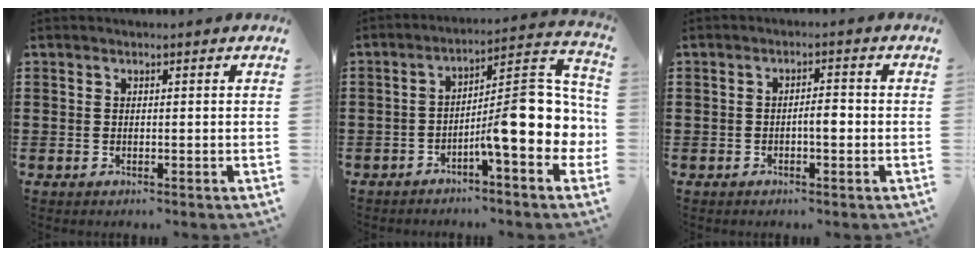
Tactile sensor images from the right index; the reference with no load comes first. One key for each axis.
{"total": 12.8, "fx": -2.1, "fy": 3.0, "fz": 12.3, "tx": -0.188, "ty": -0.031, "tz": -0.044}
{"total": 2.6, "fx": -0.7, "fy": 0.8, "fz": 2.4, "tx": -0.043, "ty": 0.004, "tz": -0.014}